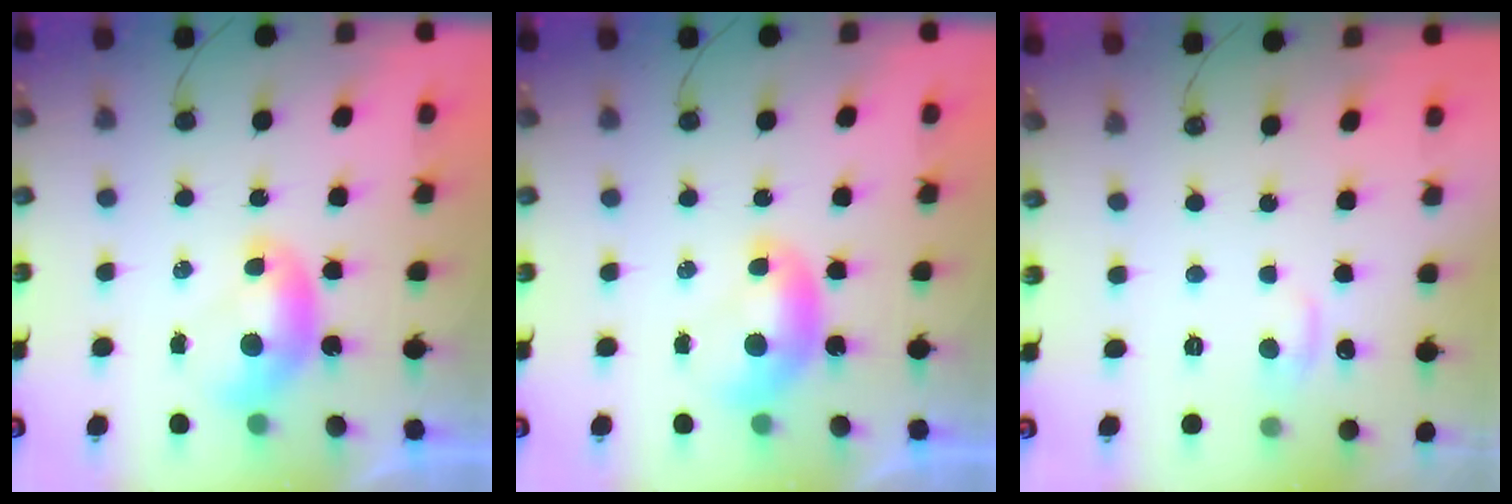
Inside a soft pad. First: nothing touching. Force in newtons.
{"total": 0.0}
{"total": 0.8, "press": 0.1, "slide": 0.8}